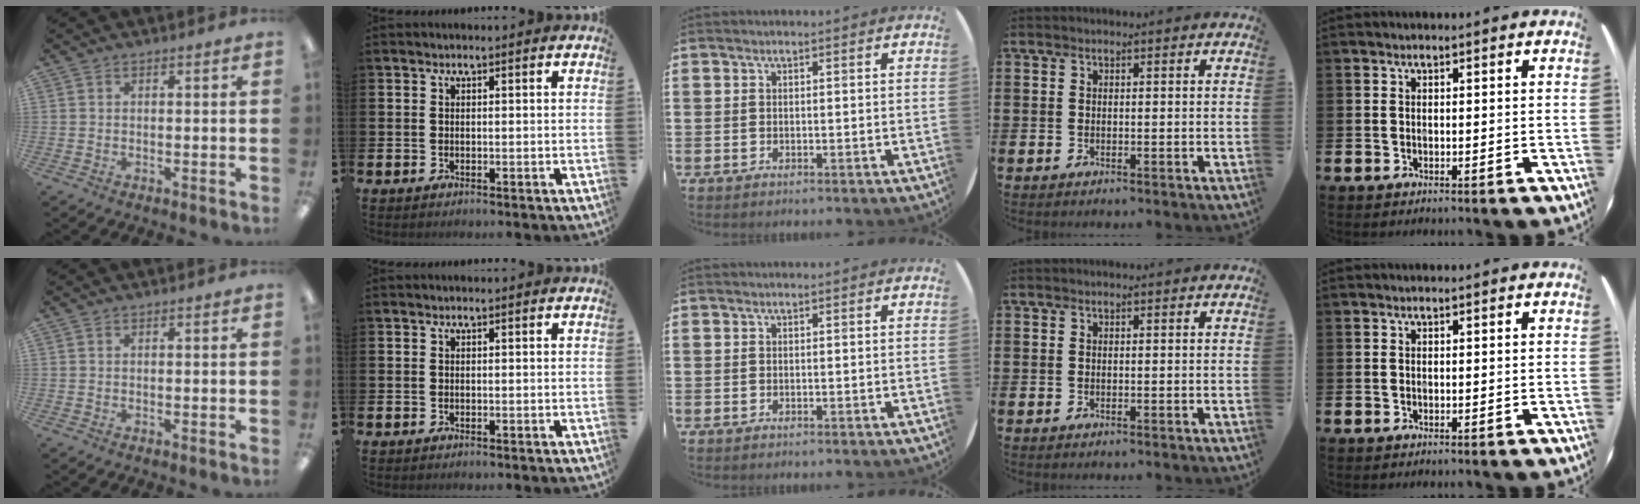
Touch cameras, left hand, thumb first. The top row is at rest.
{}